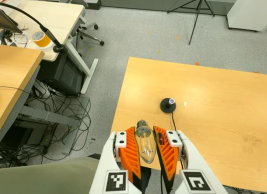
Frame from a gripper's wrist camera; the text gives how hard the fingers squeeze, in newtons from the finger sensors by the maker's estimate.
{"total": 21.5, "left": 23.3, "right": 19.8}